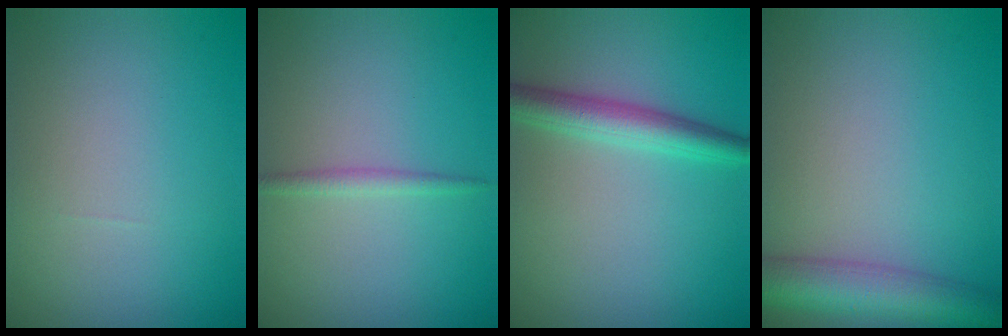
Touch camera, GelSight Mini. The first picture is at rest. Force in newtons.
{"total": 1.2, "press": 1.2, "slide": 0.1}
{"total": 3.5, "press": 3.5, "slide": 0.1}
{"total": 5.4, "press": 5.4, "slide": 0.1}